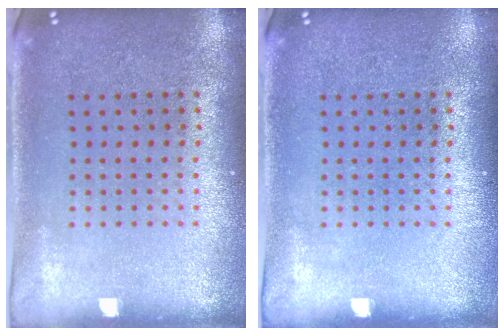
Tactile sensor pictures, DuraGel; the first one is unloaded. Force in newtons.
{"total": 0.0}